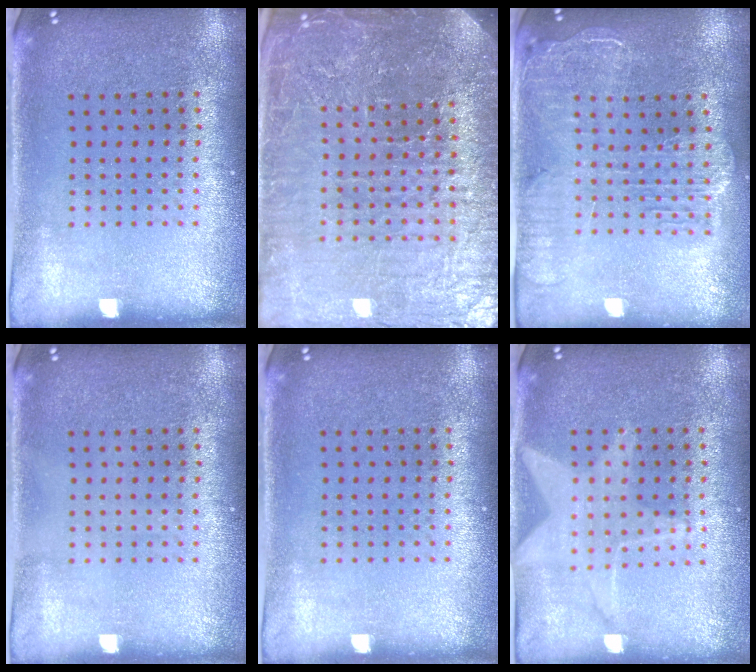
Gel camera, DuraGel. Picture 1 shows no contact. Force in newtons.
{"total": 6.0, "press": 5.3, "slide": 2.8}
{"total": 2.3, "press": 2.0, "slide": 1.1}
{"total": 0.0}
{"total": 0.0}
{"total": 1.4, "press": 1.4, "slide": 0.2}